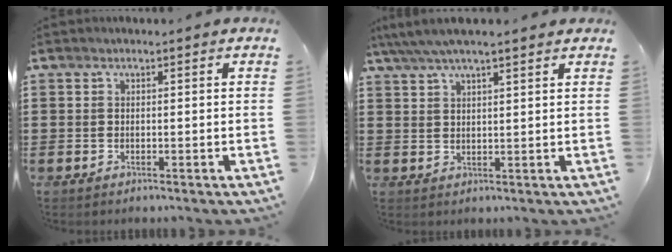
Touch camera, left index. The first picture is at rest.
{"total": 4.2, "force": [3.3, 0.6, 2.5], "torque": [-0.057, -0.001, 0.059]}